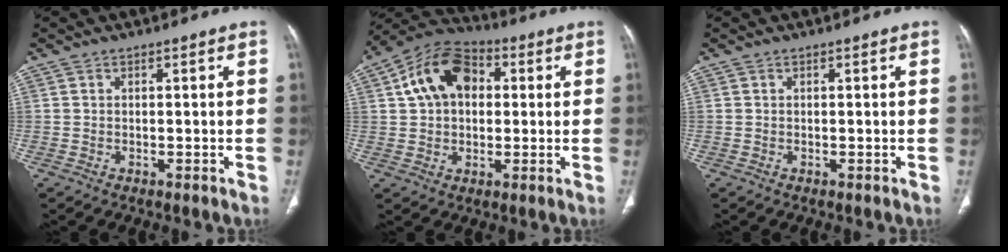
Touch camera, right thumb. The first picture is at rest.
{"total": 13.4, "force": [3.0, 9.3, 9.2], "torque": [-0.138, 0.021, 0.040]}
{"total": 0.0}